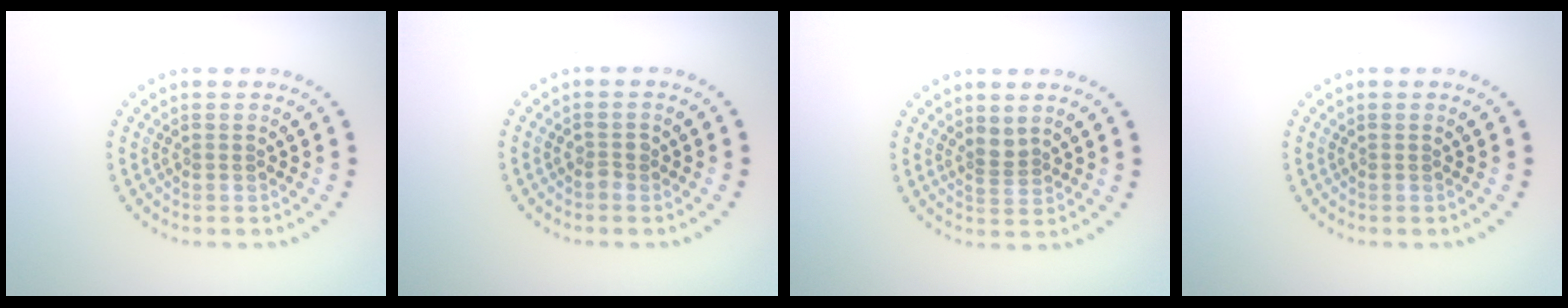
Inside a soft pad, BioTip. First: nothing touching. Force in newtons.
{"total": 0.7, "press": 0.6, "slide": 0.1}
{"total": 1.3, "press": 0.8, "slide": 1.0}
{"total": 0.0}